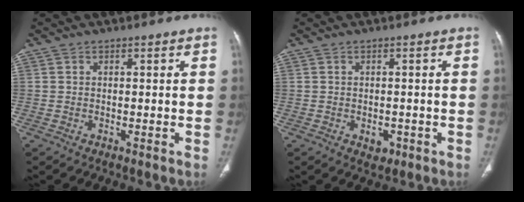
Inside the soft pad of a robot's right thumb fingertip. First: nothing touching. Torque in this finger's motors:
{"motor_torque": [0.26, 1.38, -0.02, 0.32, -0.01]}